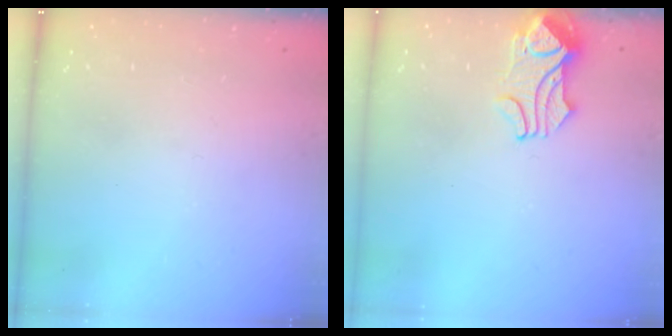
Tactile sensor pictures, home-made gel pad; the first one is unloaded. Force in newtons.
{"total": 2.7, "press": 2.6, "slide": 0.5}